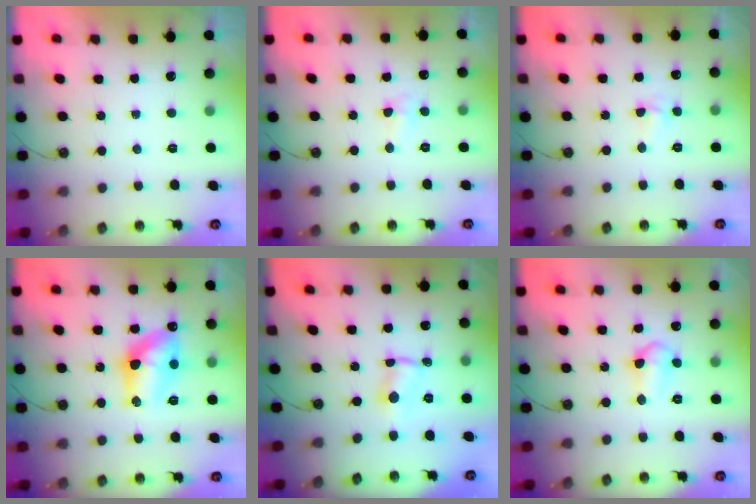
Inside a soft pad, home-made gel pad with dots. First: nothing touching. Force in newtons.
{"total": 4.0, "press": 3.6, "slide": 1.7}
{"total": 3.2, "press": 3.2, "slide": 0.4}
{"total": 15.0, "press": 14.9, "slide": 0.9}
{"total": 1.0, "press": 0.6, "slide": 0.8}
{"total": 7.1, "press": 7.0, "slide": 1.1}